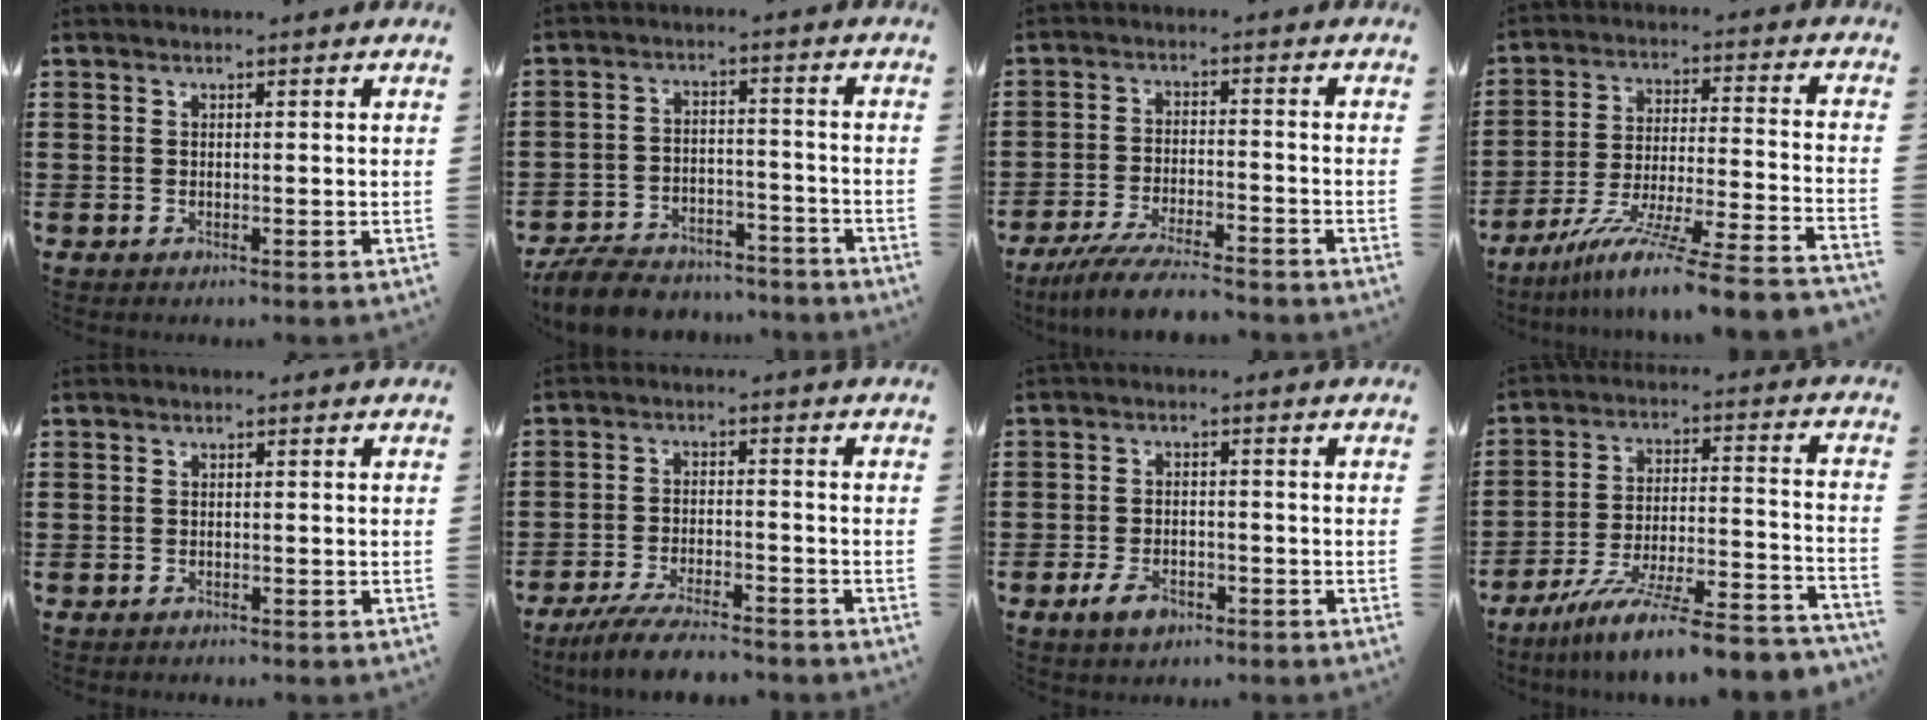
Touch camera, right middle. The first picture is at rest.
{"total": 7.7, "force": [-7.4, 1.7, 1.6], "torque": [-0.033, 0.019, -0.145]}
{"total": 6.6, "force": [-5.9, 0.5, 3.0], "torque": [-0.064, -0.006, -0.113]}
{"total": 10.8, "force": [-8.8, -0.9, 6.3], "torque": [-0.113, -0.008, -0.175]}
{"total": 0.8, "force": [-0.7, 0.3, -0.1], "torque": [0.002, 0.003, -0.016]}
{"total": 6.1, "force": [-5.4, 0.5, 2.7], "torque": [-0.062, -0.008, -0.105]}
{"total": 3.8, "force": [-2.2, 2.0, 2.4], "torque": [-0.046, 0.003, -0.043]}
{"total": 10.3, "force": [-8.7, -0.1, 5.6], "torque": [-0.092, 0.001, -0.170]}